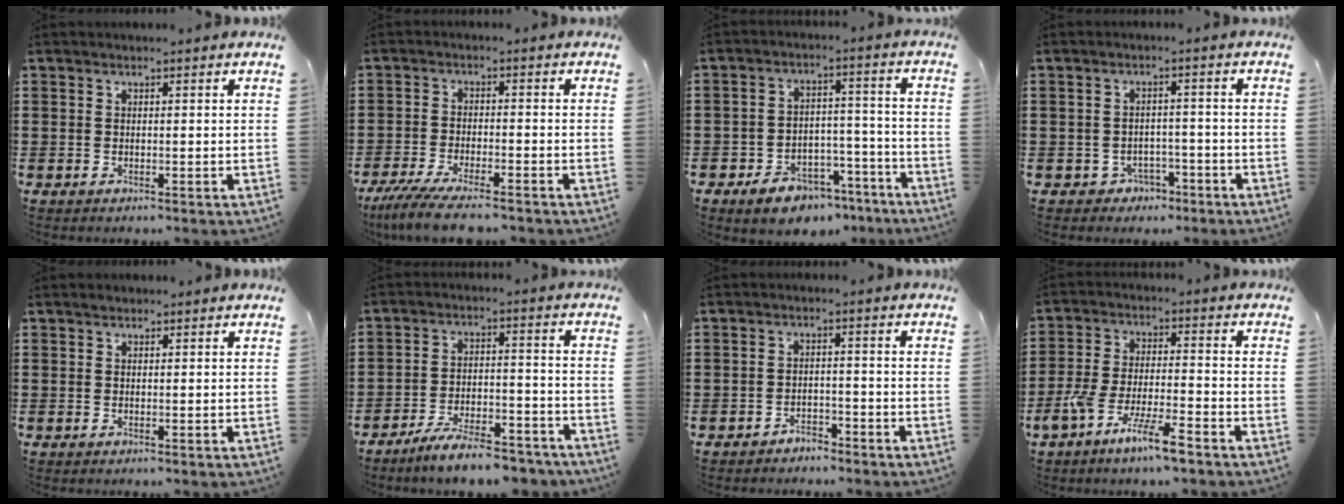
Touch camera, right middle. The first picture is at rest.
{"total": 5.3, "force": [-4.6, 0.1, 2.7], "torque": [-0.071, -0.020, -0.091]}
{"total": 6.3, "force": [-5.5, 2.6, 1.9], "torque": [-0.028, 0.027, -0.102]}
{"total": 2.3, "force": [-2.0, 1.2, 0.1], "torque": [-0.011, 0.001, -0.044]}
{"total": 0.7, "force": [0.5, 0.5, 0.1], "torque": [0.005, -0.001, 0.007]}
{"total": 7.7, "force": [-6.9, 0.8, 3.3], "torque": [-0.054, 0.010, -0.129]}
{"total": 2.3, "force": [-2.3, 0.4, -0.1], "torque": [-0.005, 0.002, -0.050]}
{"total": 8.2, "force": [-5.9, 0.9, 5.6], "torque": [-0.120, -0.006, -0.114]}